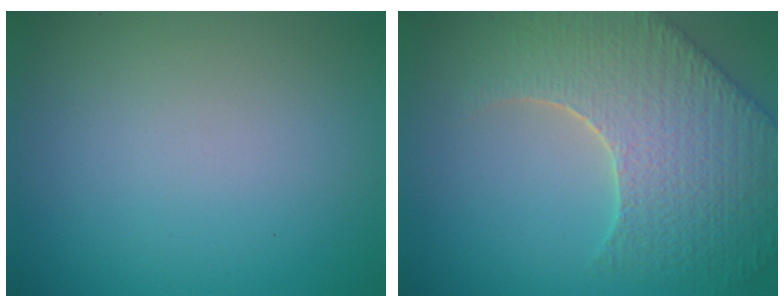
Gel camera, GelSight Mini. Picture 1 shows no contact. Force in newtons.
{"total": 8.5, "press": 6.5, "slide": 5.5}